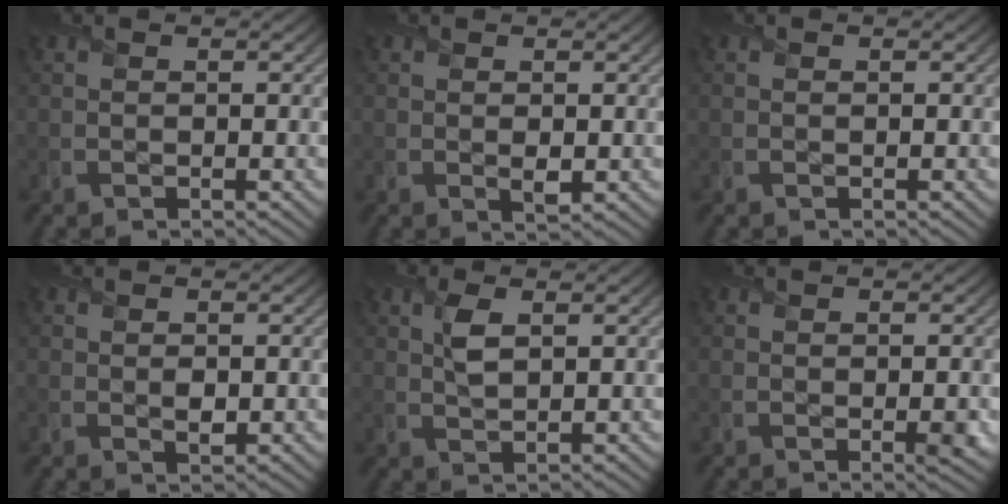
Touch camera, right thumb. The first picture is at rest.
{"total": 0.9, "force": [0.1, 0.4, 0.8], "torque": [-0.010, -0.007, 0.006]}
{"total": 0.0}
{"total": 1.0, "force": [0.0, 0.7, 0.7], "torque": [-0.009, -0.006, 0.004]}
{"total": 2.8, "force": [1.1, 1.2, 2.3], "torque": [-0.052, 0.001, 0.023]}
{"total": 1.2, "force": [-0.2, 0.2, 1.2], "torque": [-0.015, -0.006, -0.002]}